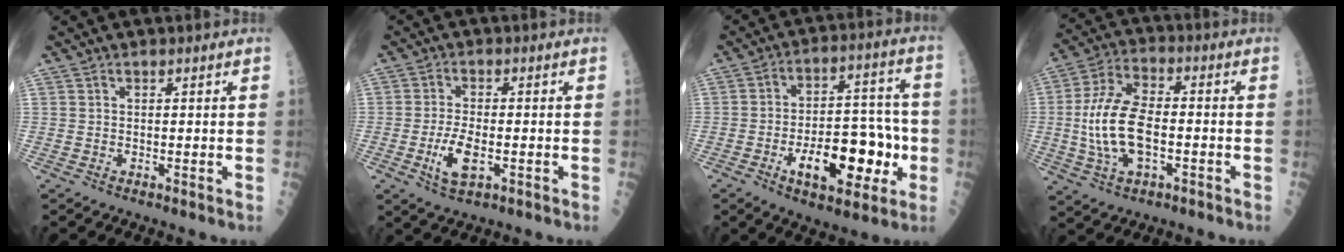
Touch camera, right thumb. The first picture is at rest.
{"total": 6.3, "force": [-1.8, 2.6, 5.4], "torque": [-0.100, 0.003, -0.030]}
{"total": 17.3, "force": [-5.2, 8.4, 14.2], "torque": [-0.182, 0.037, -0.074]}
{"total": 14.0, "force": [-1.8, 7.1, 11.9], "torque": [-0.237, 0.023, -0.034]}